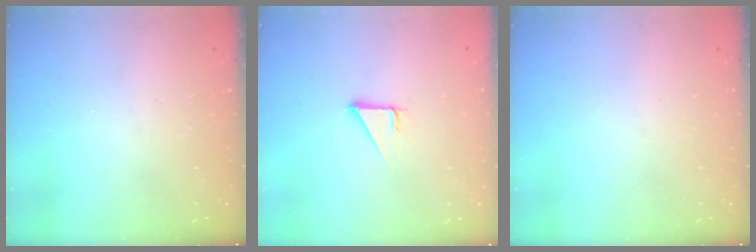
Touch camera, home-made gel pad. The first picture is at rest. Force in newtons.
{"total": 2.9, "press": 2.9, "slide": 0.1}
{"total": 0.0}